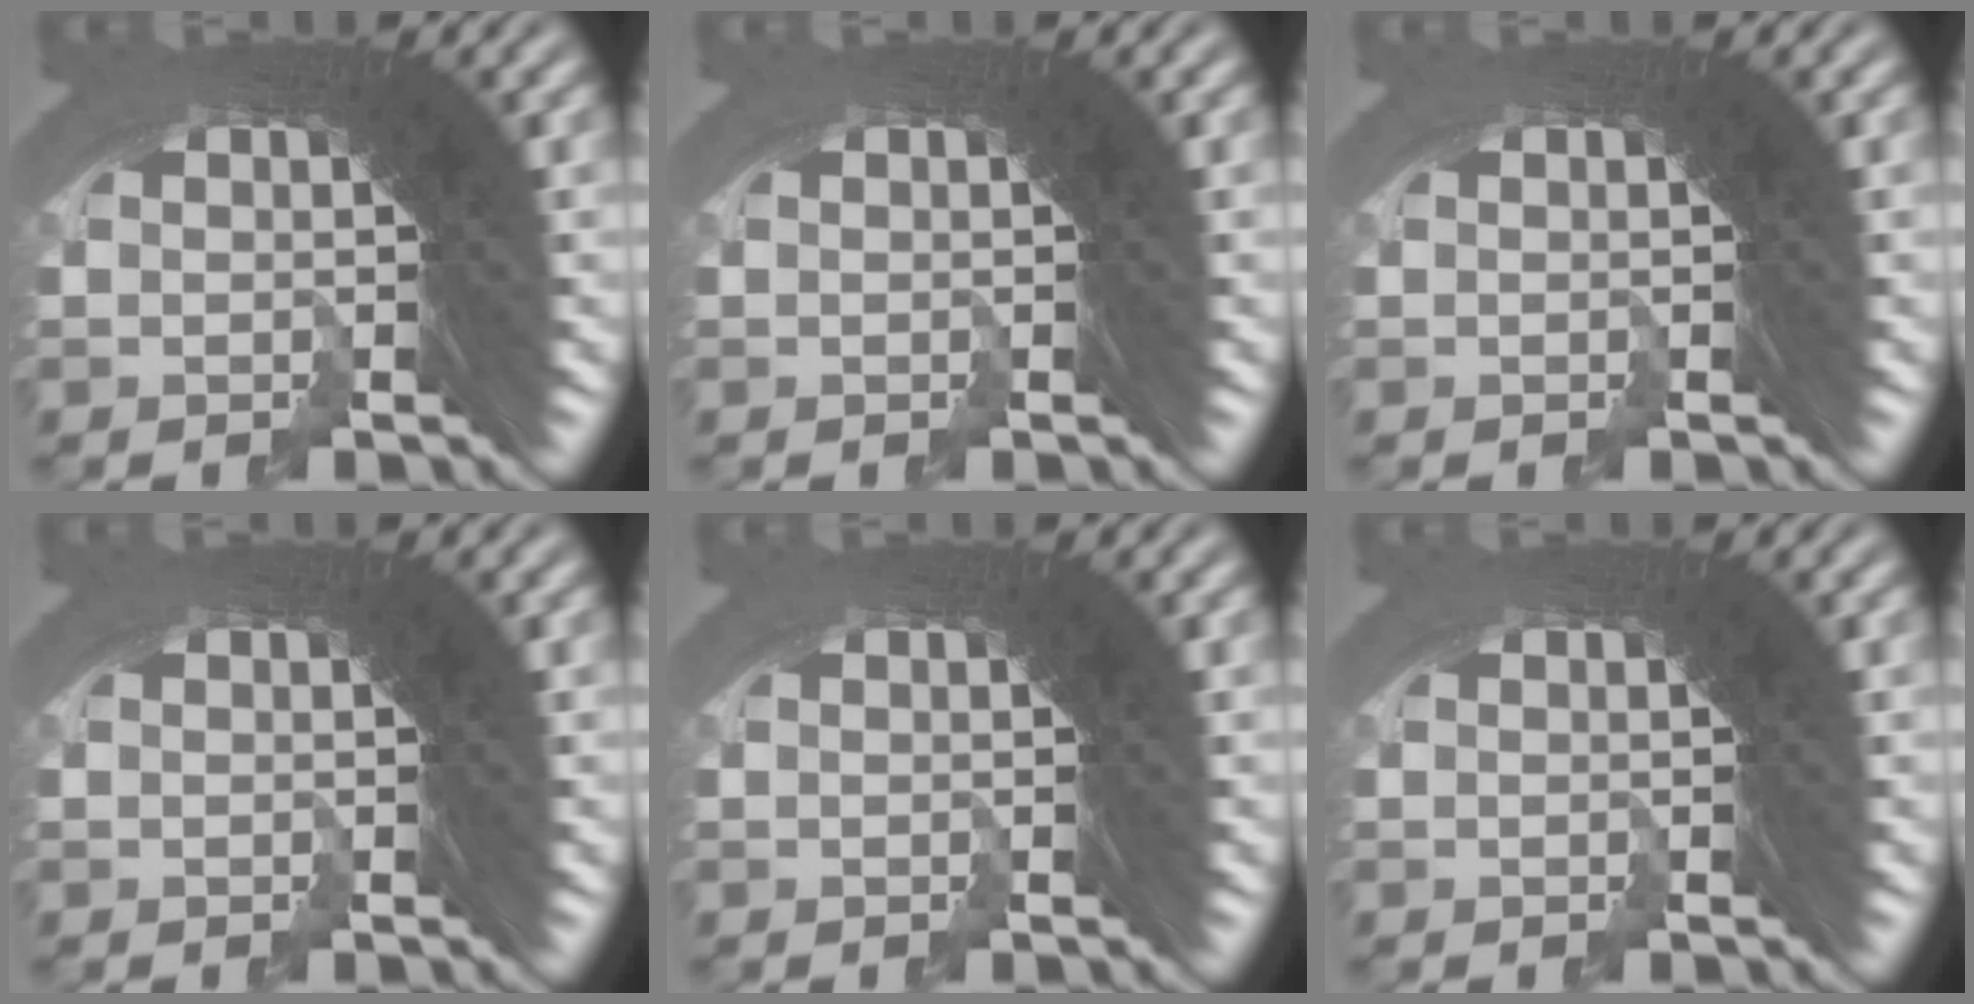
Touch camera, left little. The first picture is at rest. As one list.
[{"total": 0.0}, {"total": 0.0}, {"total": 0.0}, {"total": 0.0}, {"total": 0.0}]